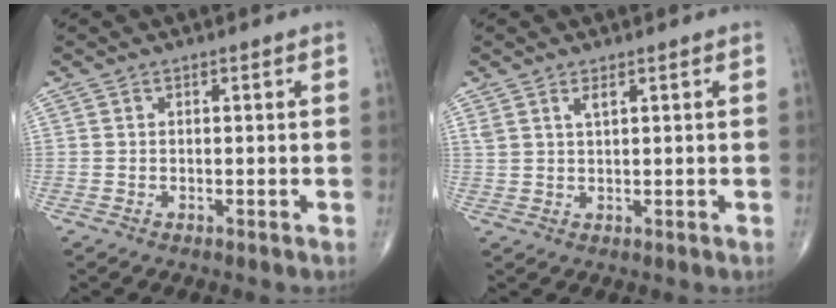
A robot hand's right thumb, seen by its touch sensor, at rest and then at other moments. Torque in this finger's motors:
{"motor_torque": [-0.02, 0.02, 0.46, 0.32, 0.01]}